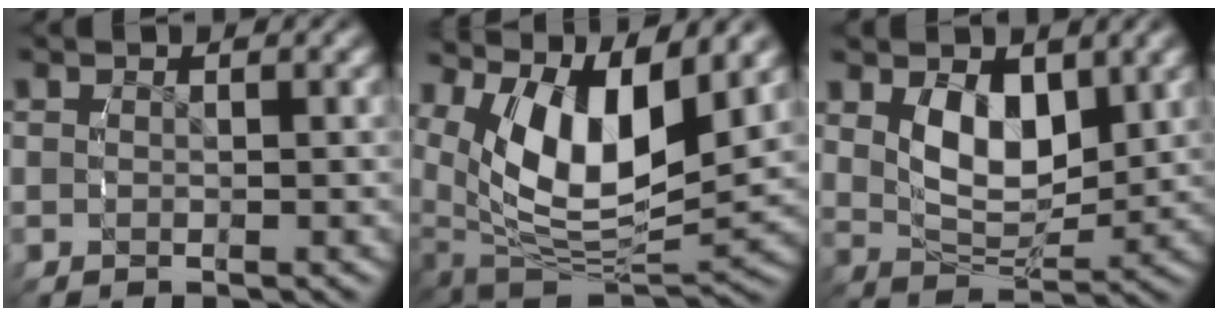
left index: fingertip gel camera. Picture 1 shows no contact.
{"total": 11.8, "force": [0.2, 7.8, 8.9], "torque": [-0.173, -0.050, 0.028]}
{"total": 4.9, "force": [1.5, 2.7, 3.8], "torque": [-0.057, -0.009, 0.028]}